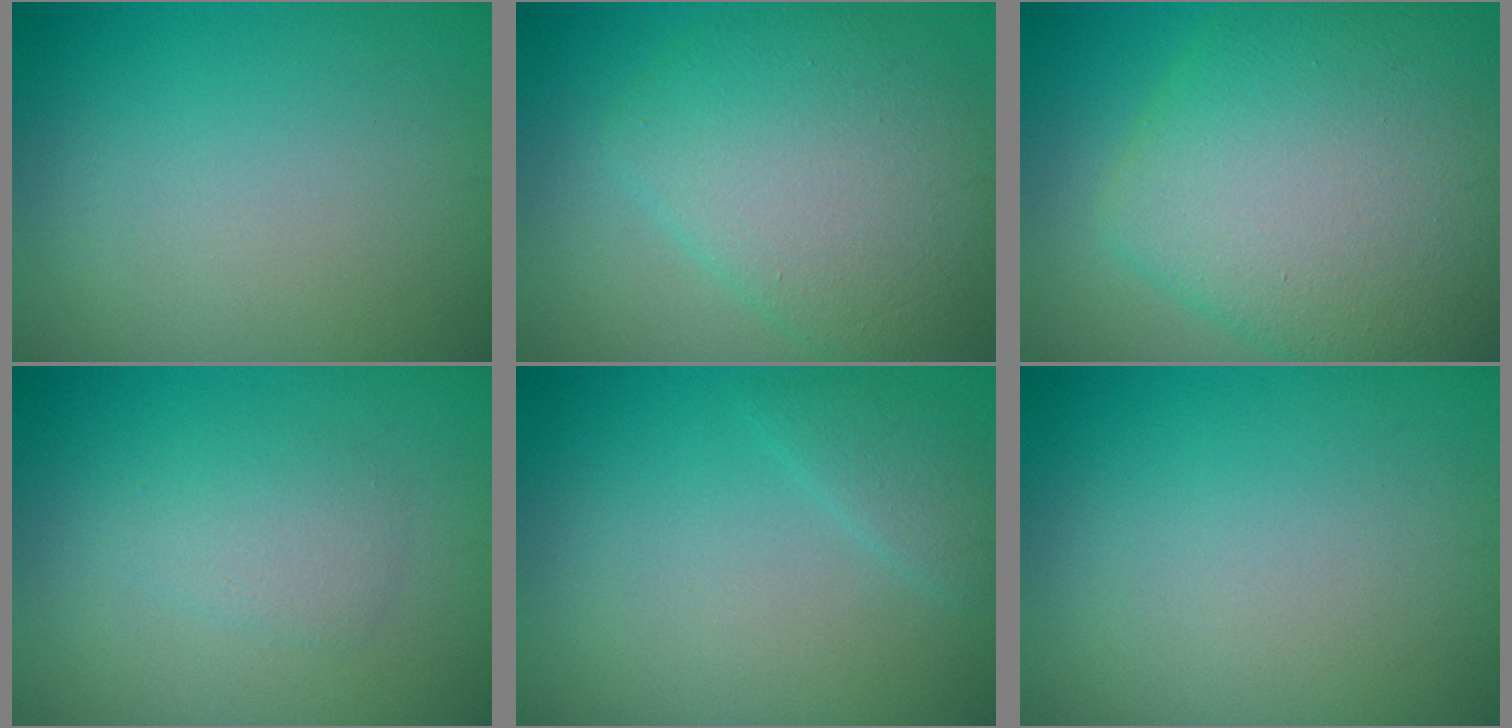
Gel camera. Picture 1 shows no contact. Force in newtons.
{"total": 7.3, "press": 7.3, "slide": 0.2}
{"total": 12.7, "press": 12.7, "slide": 0.2}
{"total": 1.8, "press": 1.8, "slide": 0.0}
{"total": 1.5, "press": 1.5, "slide": 0.1}
{"total": 0.0}